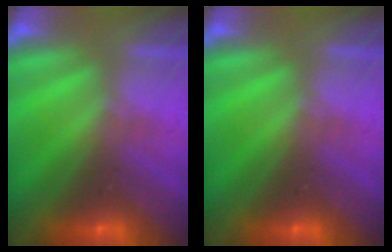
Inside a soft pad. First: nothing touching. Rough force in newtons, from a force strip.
{"total": 0.0}